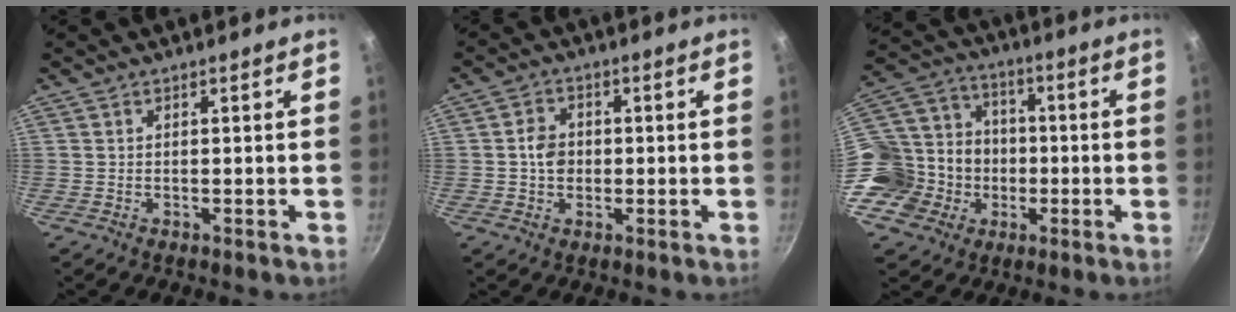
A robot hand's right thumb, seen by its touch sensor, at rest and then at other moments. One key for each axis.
{"total": 4.6, "fx": -0.1, "fy": 3.8, "fz": 2.5, "tx": -0.025, "ty": 0.010, "tz": -0.007}
{"total": 17.5, "fx": -3.6, "fy": 15.7, "fz": 6.9, "tx": -0.112, "ty": 0.038, "tz": -0.062}